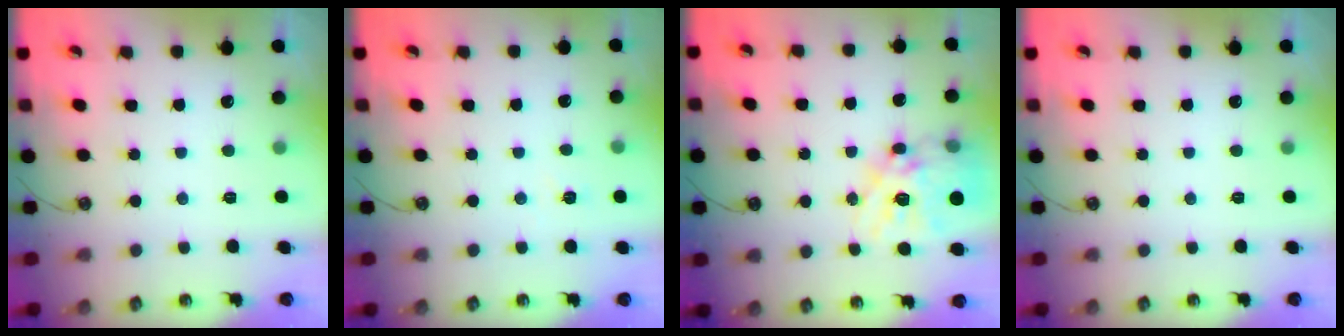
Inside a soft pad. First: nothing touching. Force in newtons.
{"total": 3.0, "press": 3.0, "slide": 0.4}
{"total": 20.2, "press": 20.1, "slide": 1.7}
{"total": 0.0}